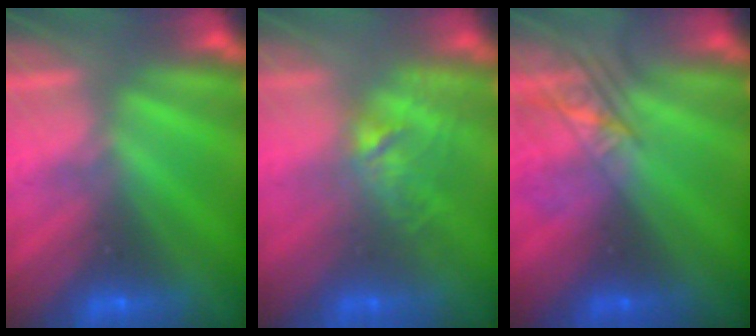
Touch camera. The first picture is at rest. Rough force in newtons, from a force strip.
{"total": 2.8}
{"total": 2.4}